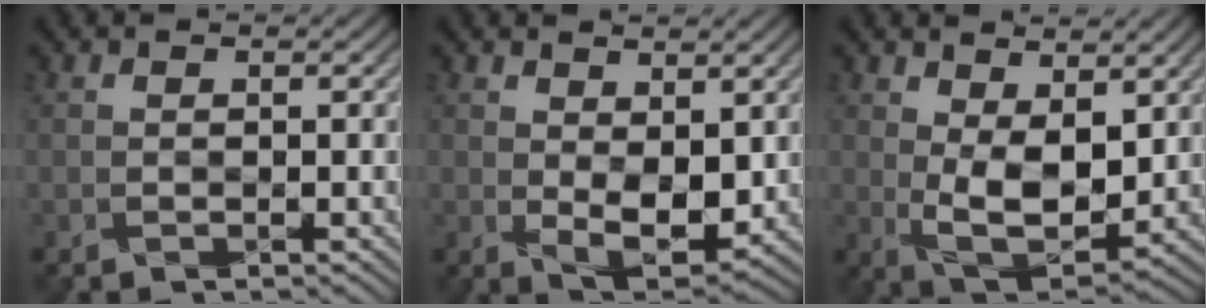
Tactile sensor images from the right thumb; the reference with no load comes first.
{"total": 4.3, "force": [0.9, 2.3, 3.5], "torque": [-0.073, -0.017, 0.030]}
{"total": 7.0, "force": [1.7, 3.7, 5.6], "torque": [-0.122, -0.014, 0.040]}